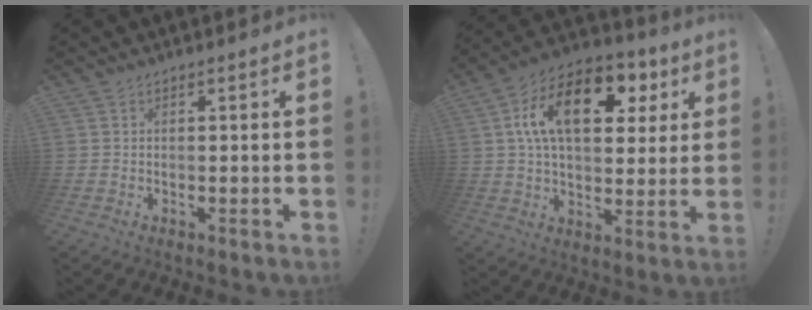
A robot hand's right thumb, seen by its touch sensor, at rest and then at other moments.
{"total": 19.6, "force": [6.2, 11.1, 14.9], "torque": [-0.240, -0.010, 0.102]}